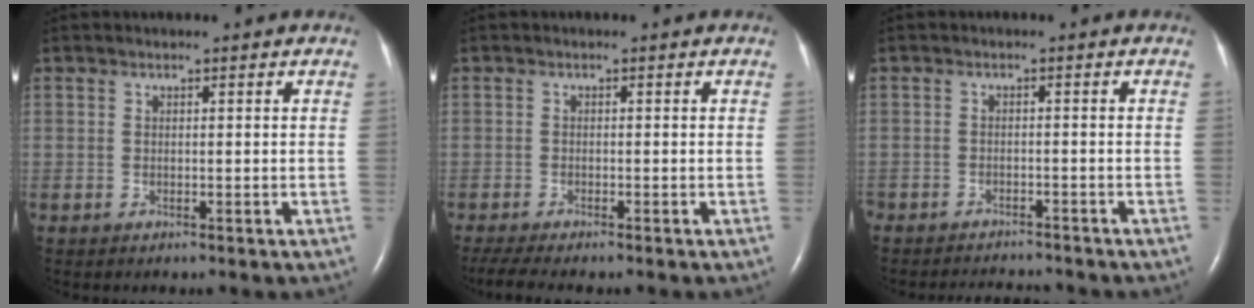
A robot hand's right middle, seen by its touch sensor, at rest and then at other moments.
{"total": 5.2, "force": [-4.3, 0.4, 2.8], "torque": [-0.051, -0.011, -0.072]}
{"total": 5.2, "force": [-5.1, 0.9, 0.7], "torque": [-0.009, -0.006, -0.072]}